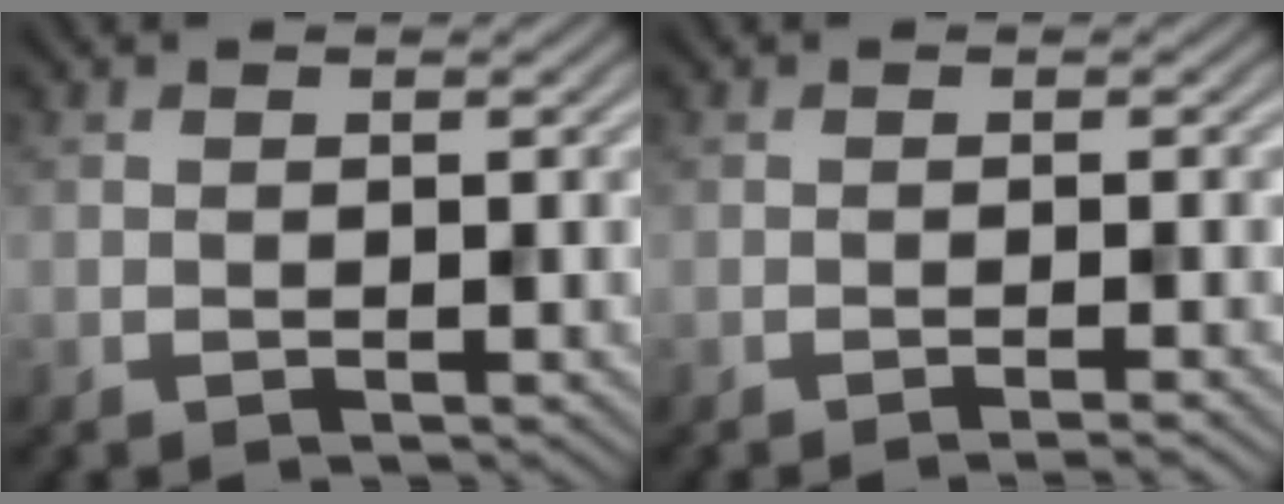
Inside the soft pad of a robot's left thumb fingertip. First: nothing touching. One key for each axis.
{"total": 1.5, "fx": -0.9, "fy": 0.2, "fz": 1.2, "tx": -0.009, "ty": 0.001, "tz": -0.021}